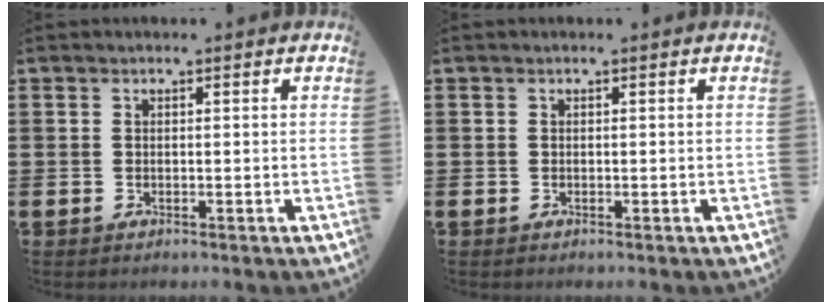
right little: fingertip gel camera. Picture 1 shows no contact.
{"total": 0.0}